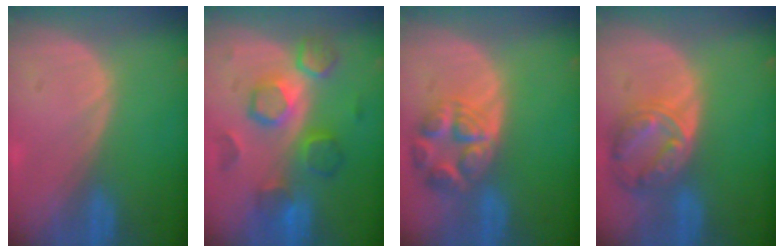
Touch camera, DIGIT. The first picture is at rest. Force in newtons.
{"total": 8.5, "press": 8.5, "slide": 0.2}
{"total": 7.8, "press": 7.0, "slide": 3.5}
{"total": 8.3, "press": 7.2, "slide": 4.2}